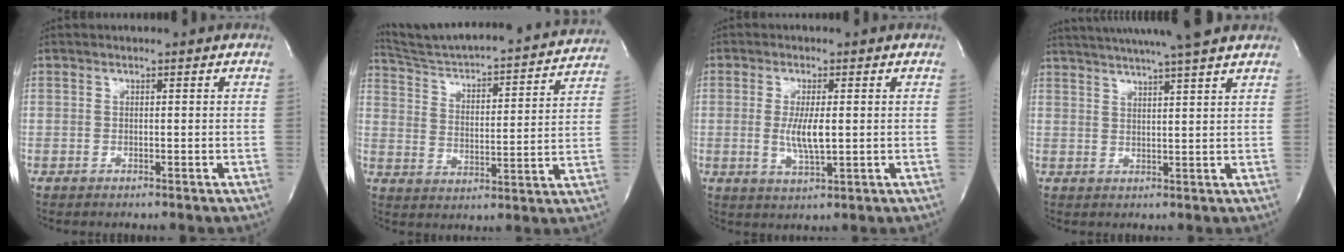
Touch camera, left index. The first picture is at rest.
{"total": 23.8, "force": [22.2, 2.2, 8.2], "torque": [-0.125, -0.033, 0.302]}
{"total": 4.9, "force": [-0.1, 0.9, 4.8], "torque": [-0.097, -0.012, -0.001]}
{"total": 15.7, "force": [13.6, -0.1, 7.8], "torque": [-0.134, 0.019, 0.185]}